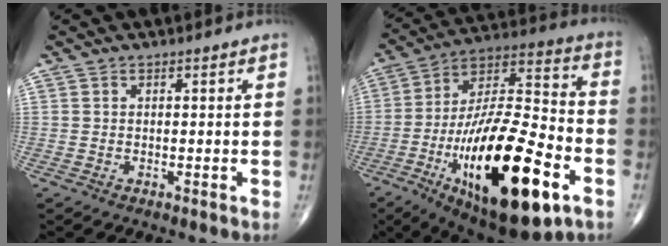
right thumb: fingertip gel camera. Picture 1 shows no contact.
{"total": 31.3, "force": [-11.9, 11.3, 26.6], "torque": [-0.461, 0.044, -0.185]}